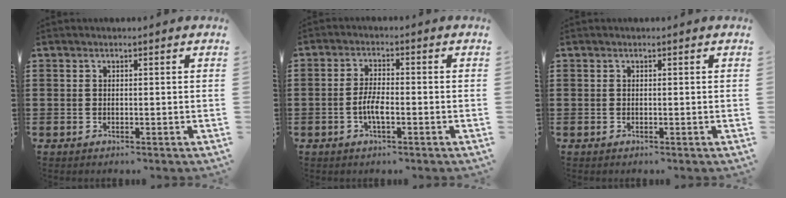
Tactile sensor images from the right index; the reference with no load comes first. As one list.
[{"total": 3.9, "force": [-1.2, 0.9, 3.6], "torque": [-0.085, -0.008, -0.028]}, {"total": 0.0}]